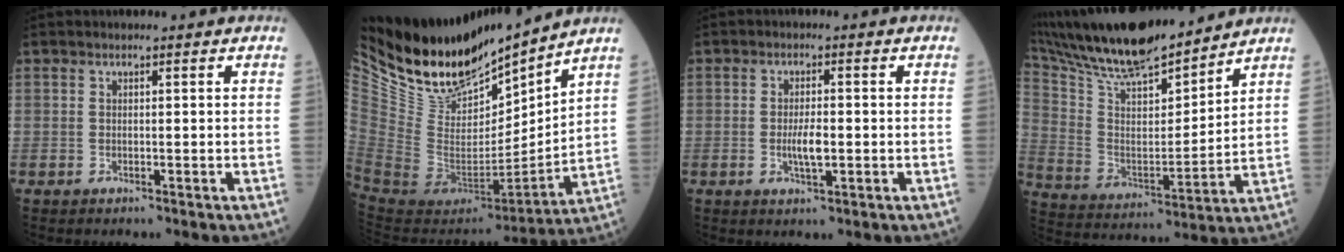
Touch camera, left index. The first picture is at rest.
{"total": 16.9, "force": [15.9, 3.9, 4.2], "torque": [-0.098, -0.031, 0.303]}
{"total": 3.2, "force": [-0.8, 0.7, 3.0], "torque": [-0.059, -0.005, -0.014]}
{"total": 19.3, "force": [17.2, 3.2, 8.3], "torque": [-0.160, 0.003, 0.304]}